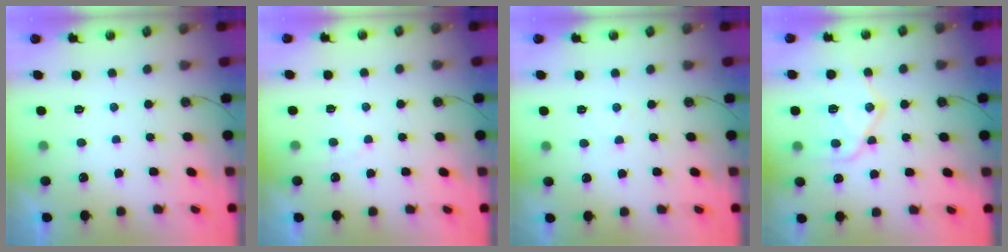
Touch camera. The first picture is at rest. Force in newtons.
{"total": 4.4, "press": 4.4, "slide": 0.5}
{"total": 2.5, "press": 2.5, "slide": 0.4}
{"total": 15.6, "press": 15.6, "slide": 1.2}